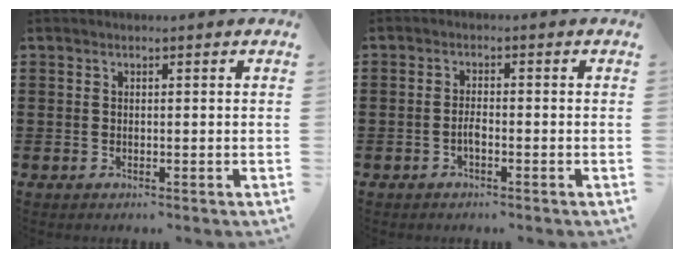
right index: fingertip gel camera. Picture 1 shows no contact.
{"total": 2.3, "force": [-0.8, 0.5, 2.1], "torque": [-0.047, -0.002, -0.016]}